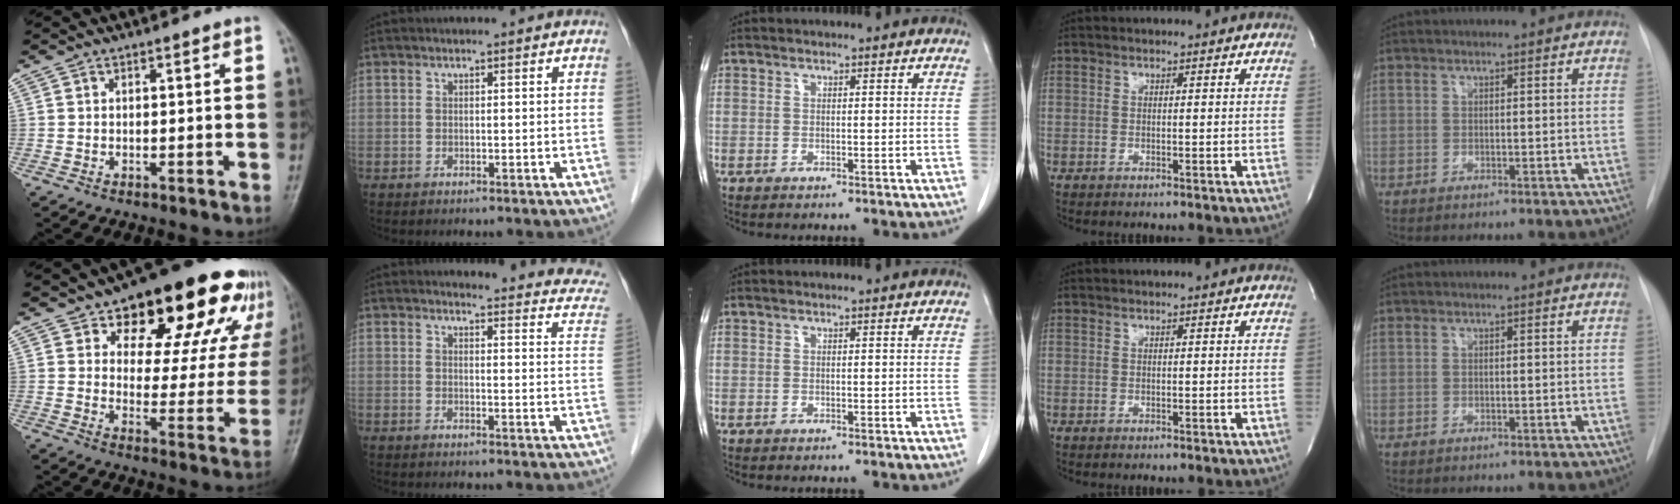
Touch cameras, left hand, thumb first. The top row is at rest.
{"thumb": {"total": 23.8, "force": [14.1, 11.4, 15.5], "torque": [-0.158, -0.037, 0.187]}, "index": {"total": 16.7, "force": [16.0, 2.9, 3.6], "torque": [-0.009, -0.076, 0.142]}}